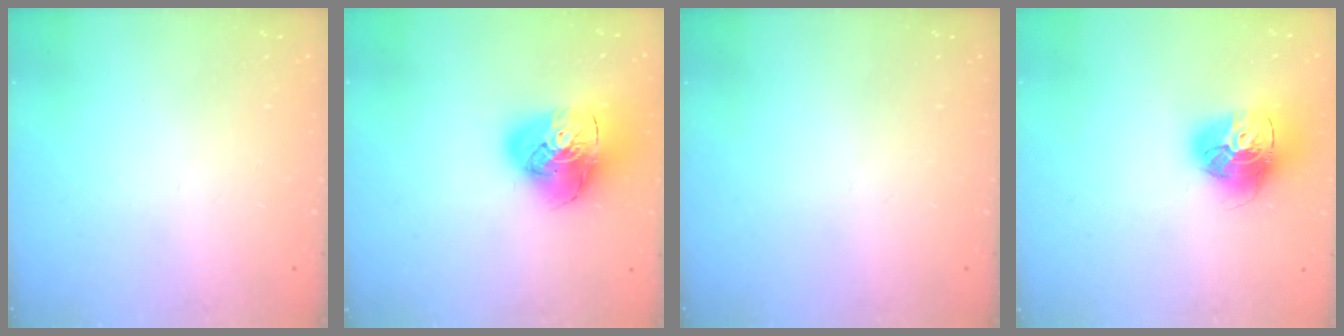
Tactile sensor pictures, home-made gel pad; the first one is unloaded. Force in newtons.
{"total": 17.1, "press": 17.0, "slide": 2.1}
{"total": 0.0}
{"total": 17.0, "press": 16.9, "slide": 1.7}